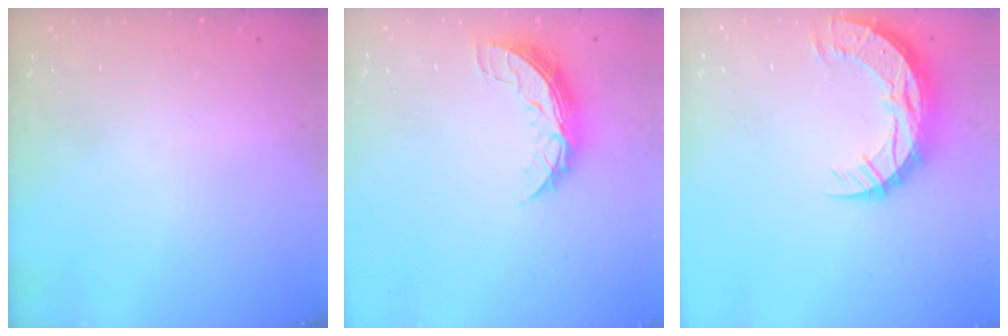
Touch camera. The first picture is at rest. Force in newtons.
{"total": 7.9, "press": 7.9, "slide": 0.6}
{"total": 13.2, "press": 13.2, "slide": 0.9}